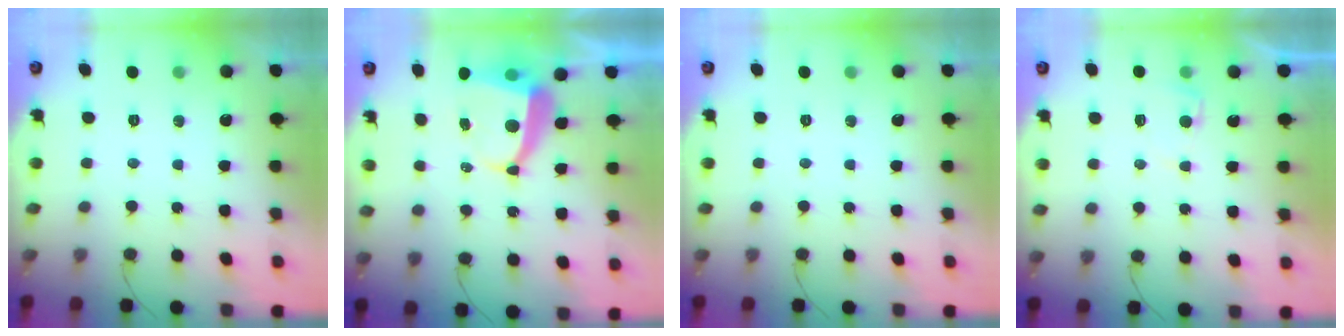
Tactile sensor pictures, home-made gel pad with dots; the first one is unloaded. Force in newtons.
{"total": 7.0, "press": 7.0, "slide": 0.5}
{"total": 0.0}
{"total": 2.1, "press": 2.1, "slide": 0.3}